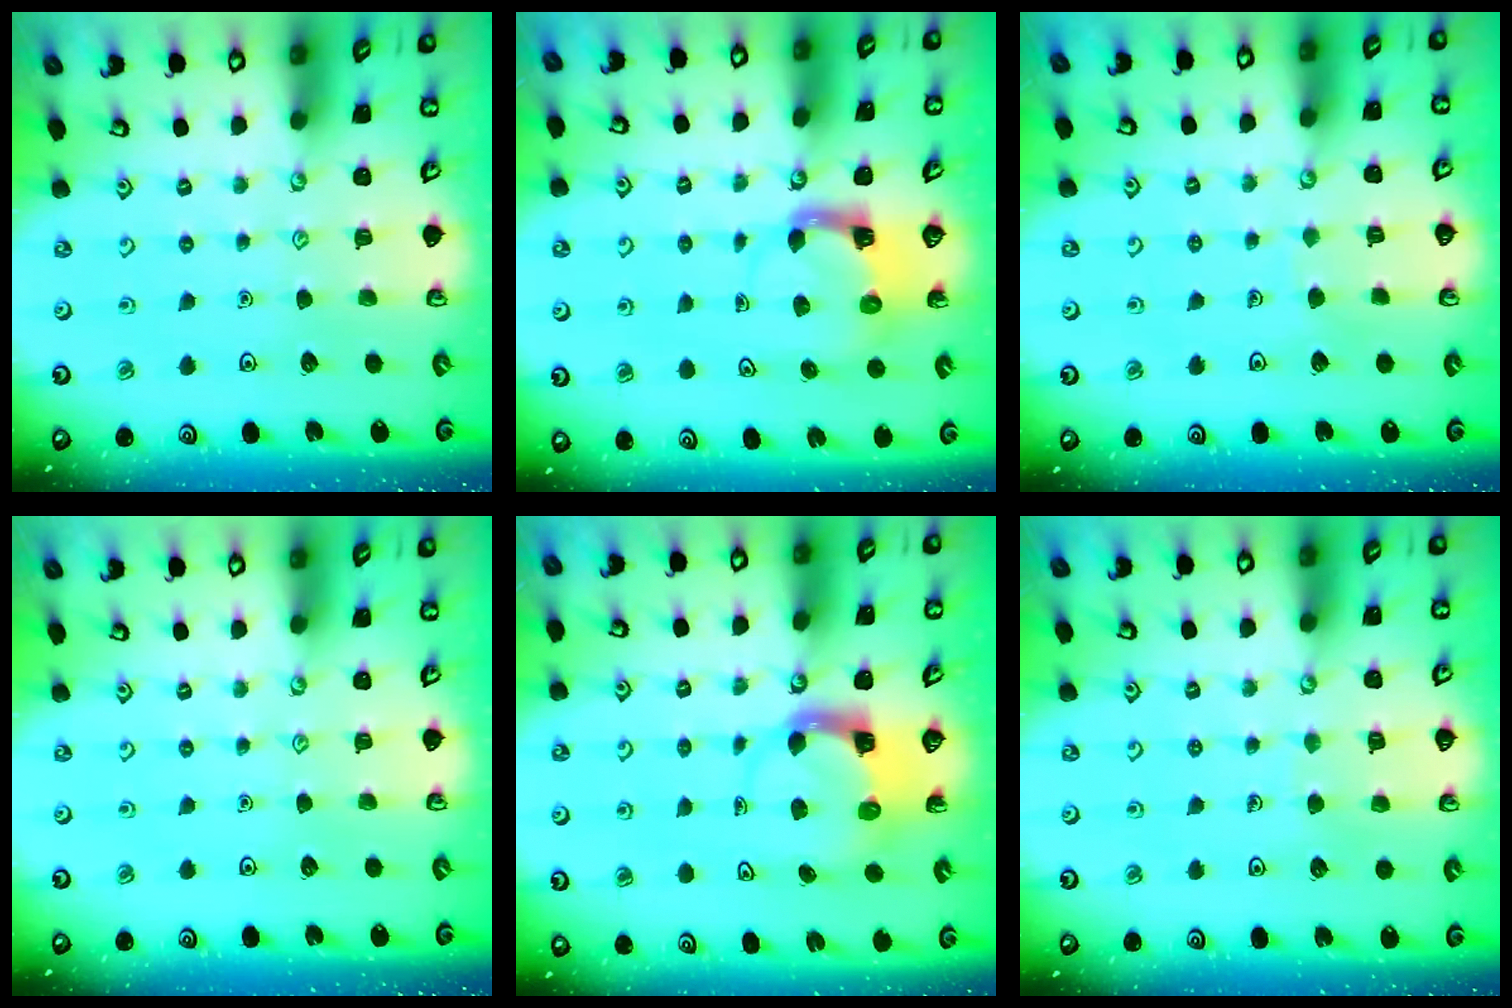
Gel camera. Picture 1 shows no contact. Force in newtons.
{"total": 3.7, "press": 3.6, "slide": 0.6}
{"total": 1.8, "press": 1.8, "slide": 0.0}
{"total": 0.0}
{"total": 3.6, "press": 3.6, "slide": 0.6}
{"total": 4.6, "press": 4.6, "slide": 0.4}